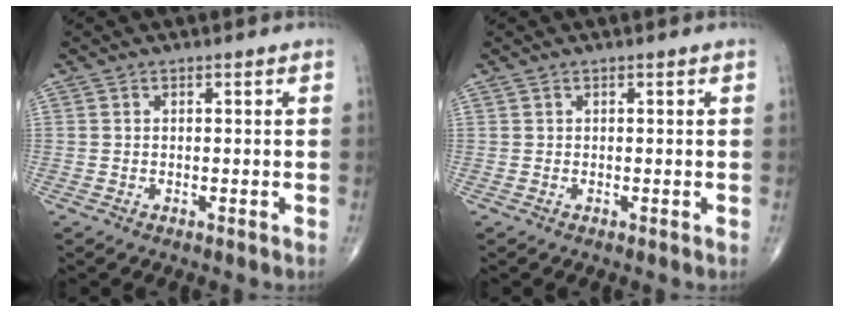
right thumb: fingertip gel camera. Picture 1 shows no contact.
{"total": 0.0}